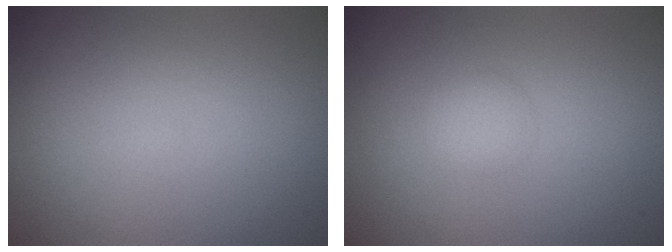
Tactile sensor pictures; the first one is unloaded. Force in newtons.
{"total": 1.5, "press": 1.5, "slide": 0.1}